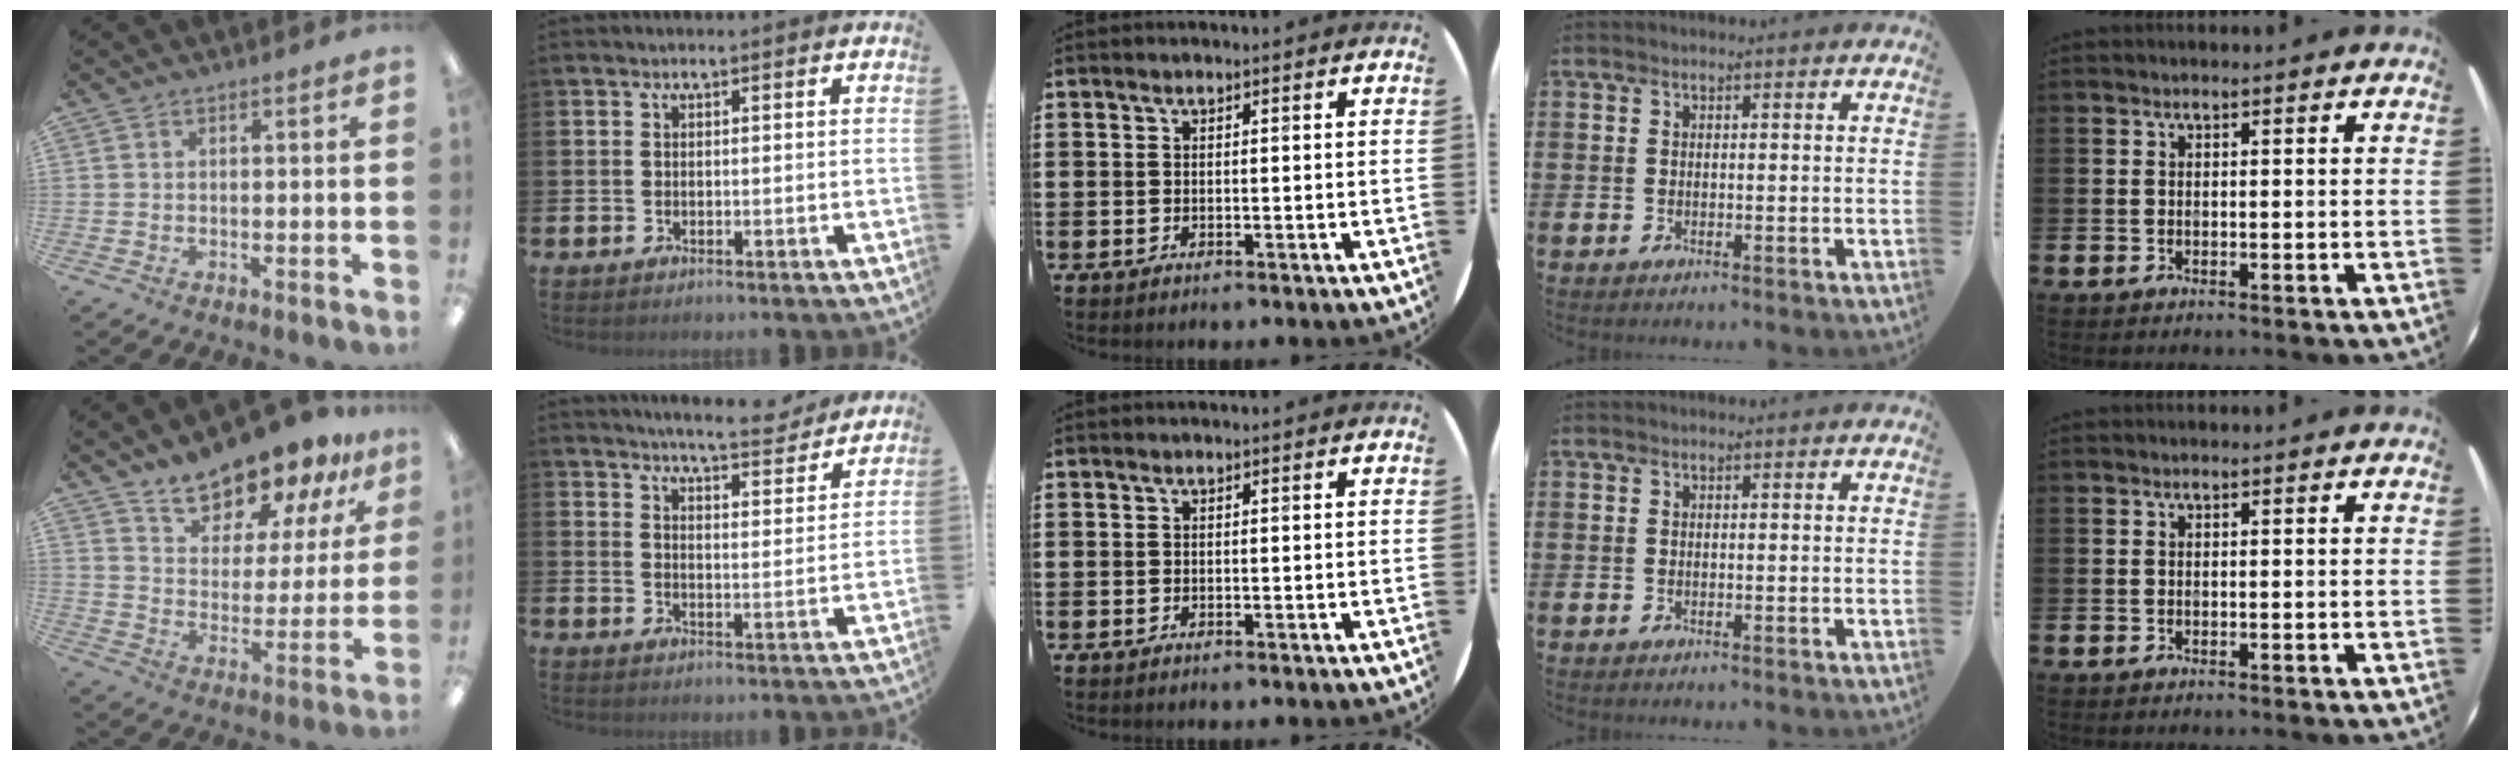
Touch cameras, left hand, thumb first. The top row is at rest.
{"thumb": {"total": 13.7, "force": [12.5, 4.6, 3.1], "torque": [-0.049, -0.100, 0.231]}, "index": {"total": 6.2, "force": [6.1, 0.5, 1.4], "torque": [-0.026, -0.039, 0.104]}}